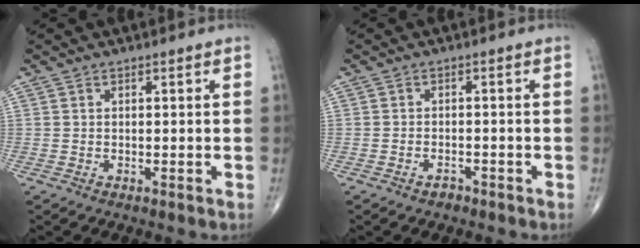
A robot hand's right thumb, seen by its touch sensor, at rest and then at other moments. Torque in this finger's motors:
{"motor_torque": [-0.76, 0.05, -0.26, -0.19, 0.01]}